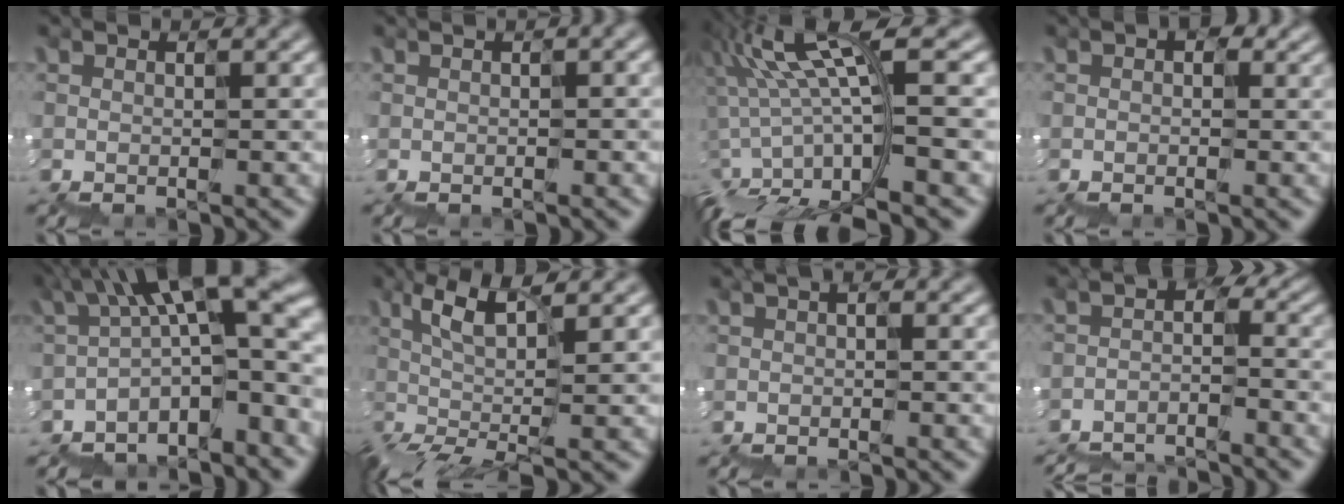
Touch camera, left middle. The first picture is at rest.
{"total": 1.7, "force": [-0.1, 0.6, 1.6], "torque": [-0.012, 0.004, 0.003]}
{"total": 7.4, "force": [-1.4, 1.3, 7.2], "torque": [-0.157, 0.026, -0.016]}
{"total": 1.9, "force": [0.6, 1.2, 1.4], "torque": [-0.019, 0.009, 0.005]}
{"total": 10.8, "force": [-1.4, 3.5, 10.1], "torque": [-0.164, 0.032, -0.015]}
{"total": 4.6, "force": [0.4, 1.2, 4.4], "torque": [-0.099, 0.014, 0.004]}
{"total": 0.8, "force": [0.1, 0.3, 0.8], "torque": [-0.008, 0.001, 0.000]}
{"total": 4.8, "force": [-4.5, 1.2, 1.0], "torque": [-0.031, -0.011, -0.069]}